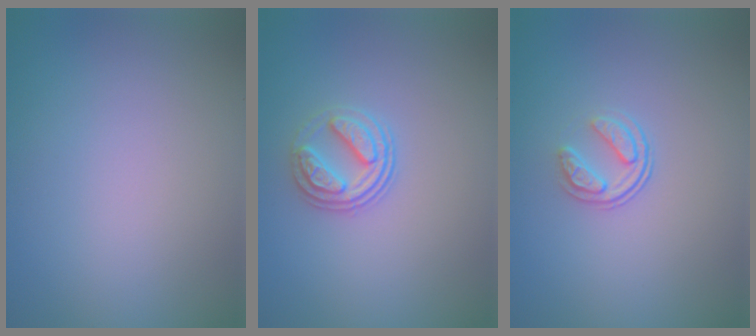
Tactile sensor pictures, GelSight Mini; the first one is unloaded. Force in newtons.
{"total": 2.7, "press": 2.5, "slide": 1.0}
{"total": 1.9, "press": 1.3, "slide": 1.4}